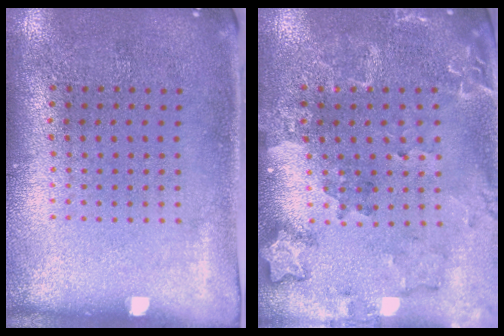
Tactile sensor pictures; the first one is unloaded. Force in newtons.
{"total": 1.8, "press": 1.7, "slide": 0.4}